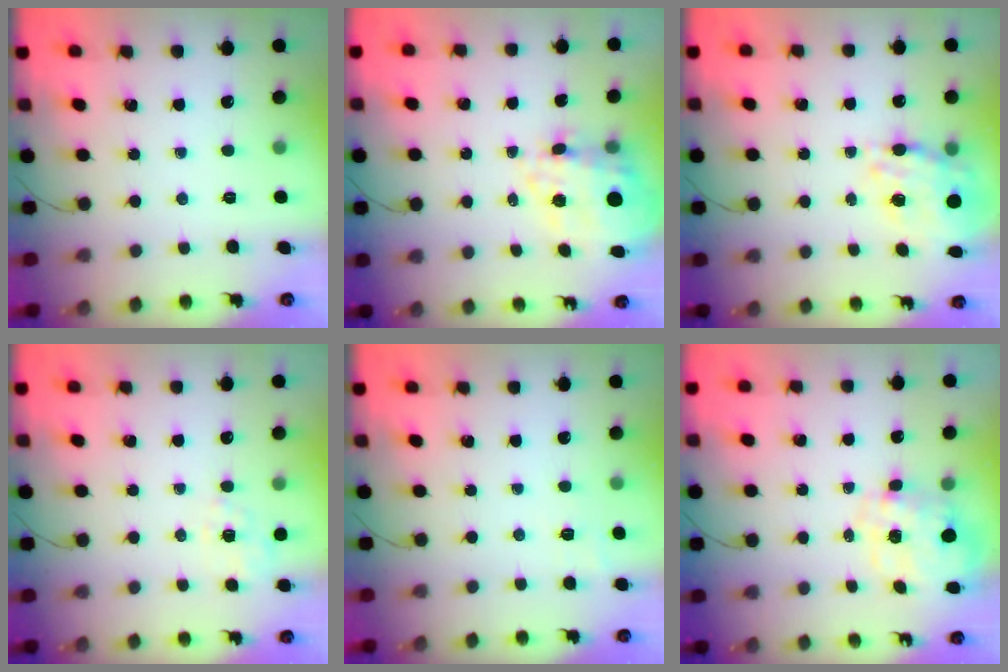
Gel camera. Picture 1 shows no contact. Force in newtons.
{"total": 10.2, "press": 9.5, "slide": 3.8}
{"total": 14.5, "press": 13.9, "slide": 4.0}
{"total": 2.5, "press": 1.8, "slide": 1.7}
{"total": 5.7, "press": 5.3, "slide": 2.1}
{"total": 9.9, "press": 9.8, "slide": 1.5}